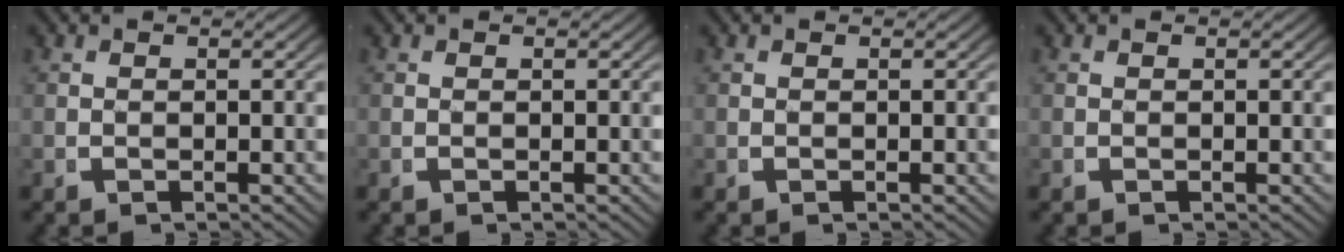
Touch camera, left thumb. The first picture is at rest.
{"total": 0.0}
{"total": 0.0}
{"total": 0.0}